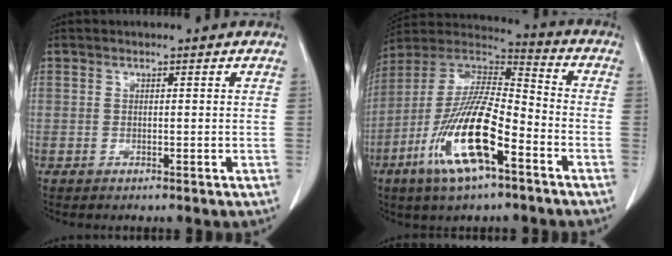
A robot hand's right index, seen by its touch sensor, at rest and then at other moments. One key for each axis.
{"total": 17.1, "fx": -7.5, "fy": 3.7, "fz": 14.9, "tx": -0.295, "ty": -0.009, "tz": -0.136}